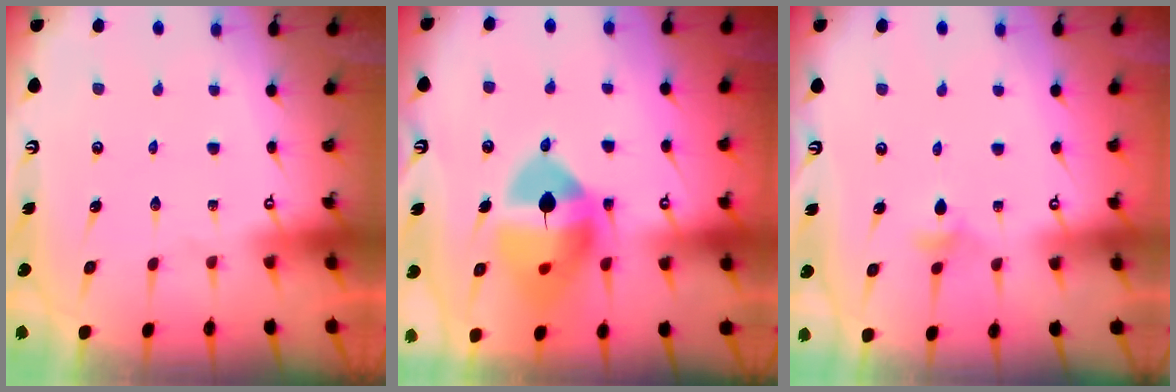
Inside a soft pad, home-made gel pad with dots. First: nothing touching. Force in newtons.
{"total": 15.7, "press": 15.6, "slide": 2.0}
{"total": 3.7, "press": 3.6, "slide": 0.8}